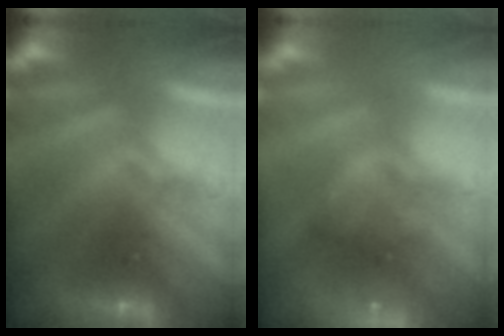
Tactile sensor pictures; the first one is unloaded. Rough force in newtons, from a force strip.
{"total": 5.5}